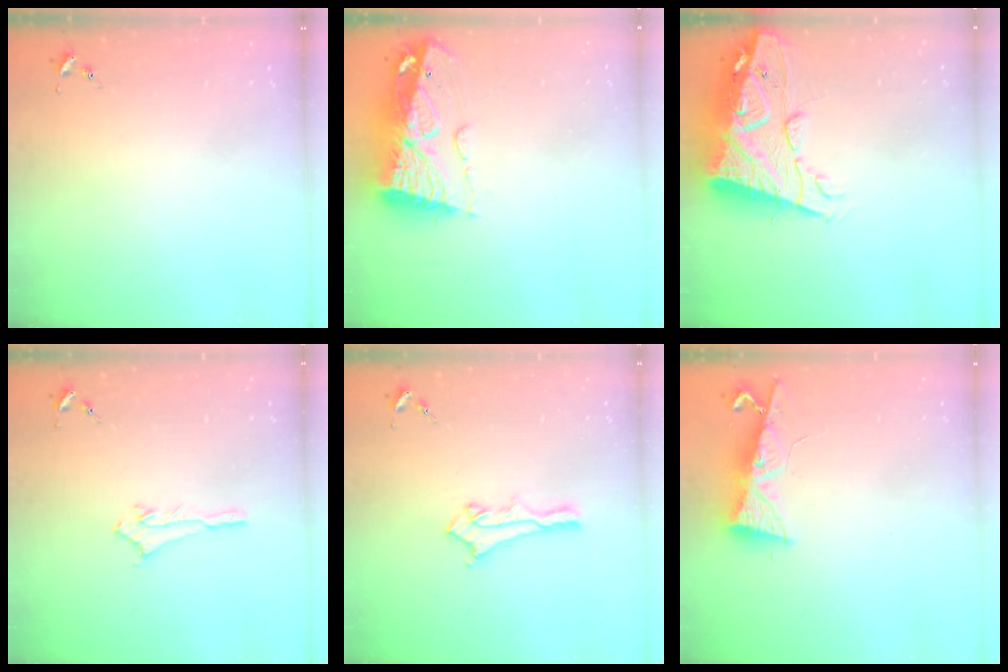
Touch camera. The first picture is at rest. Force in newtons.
{"total": 12.6, "press": 12.5, "slide": 1.4}
{"total": 17.9, "press": 17.8, "slide": 1.7}
{"total": 2.9, "press": 2.9, "slide": 0.3}
{"total": 12.5, "press": 12.5, "slide": 1.2}
{"total": 8.5, "press": 8.5, "slide": 1.0}